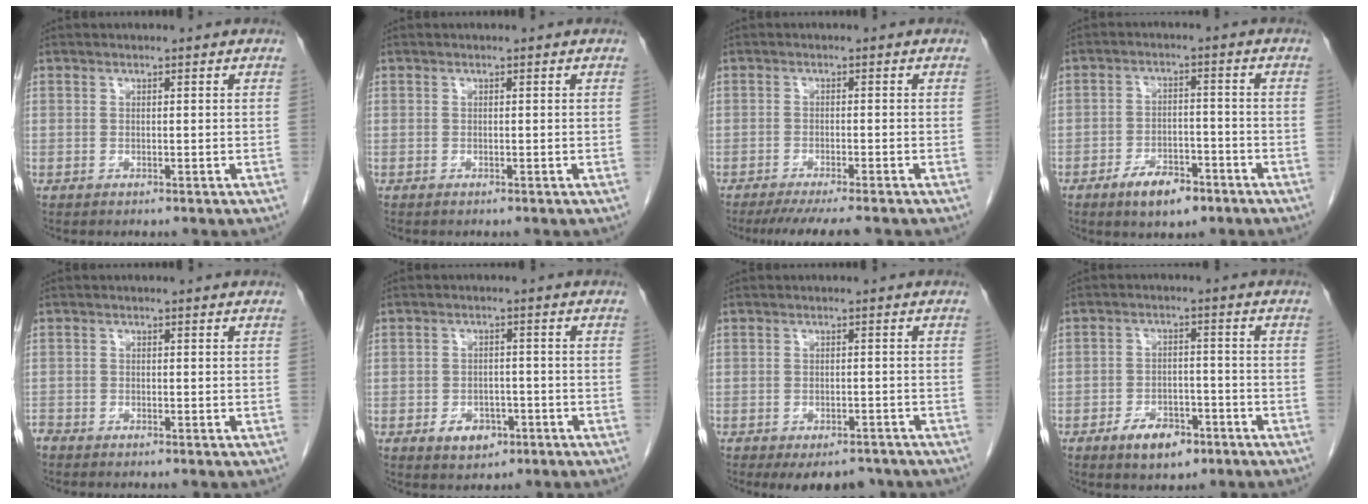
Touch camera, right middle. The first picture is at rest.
{"total": 0.0}
{"total": 7.8, "force": [-6.6, 0.0, 4.1], "torque": [-0.044, -0.016, -0.100]}
{"total": 6.6, "force": [-4.2, 2.8, 4.2], "torque": [-0.073, 0.001, -0.065]}
{"total": 1.2, "force": [-1.2, 0.2, 0.1], "torque": [-0.003, -0.002, -0.022]}
{"total": 4.4, "force": [-2.1, 3.0, 2.4], "torque": [-0.034, 0.005, -0.022]}
{"total": 7.3, "force": [-5.8, 3.3, 3.1], "torque": [-0.029, 0.000, -0.076]}
{"total": 6.3, "force": [-3.8, 3.2, 3.9], "torque": [-0.064, 0.004, -0.056]}